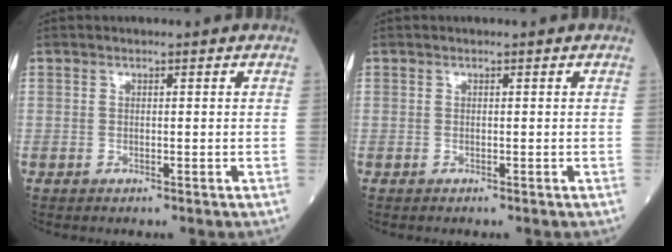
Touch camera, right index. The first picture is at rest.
{"total": 0.0}